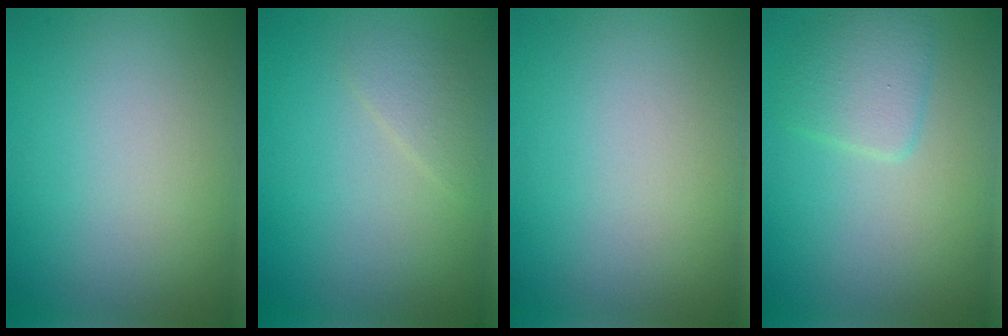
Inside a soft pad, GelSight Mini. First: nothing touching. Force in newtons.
{"total": 1.3, "press": 1.3, "slide": 0.1}
{"total": 0.0}
{"total": 2.3, "press": 2.3, "slide": 0.1}